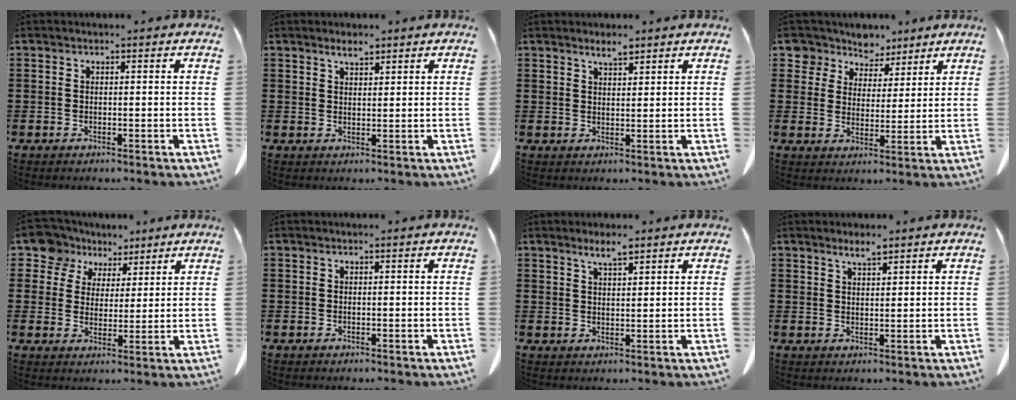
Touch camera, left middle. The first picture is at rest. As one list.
[{"total": 2.0, "force": [1.7, 0.5, 0.9], "torque": [-0.020, -0.001, 0.033]}, {"total": 2.4, "force": [2.0, 0.4, 1.2], "torque": [-0.027, 0.000, 0.038]}, {"total": 6.5, "force": [5.7, 3.2, 0.1], "torque": [-0.042, -0.029, 0.106]}, {"total": 7.6, "force": [5.8, 4.8, 1.2], "torque": [-0.059, -0.014, 0.109]}, {"total": 0.0}, {"total": 3.1, "force": [2.3, 0.4, 2.1], "torque": [-0.044, 0.002, 0.042]}, {"total": 2.5, "force": [2.0, 0.3, 1.4], "torque": [-0.031, 0.000, 0.037]}]